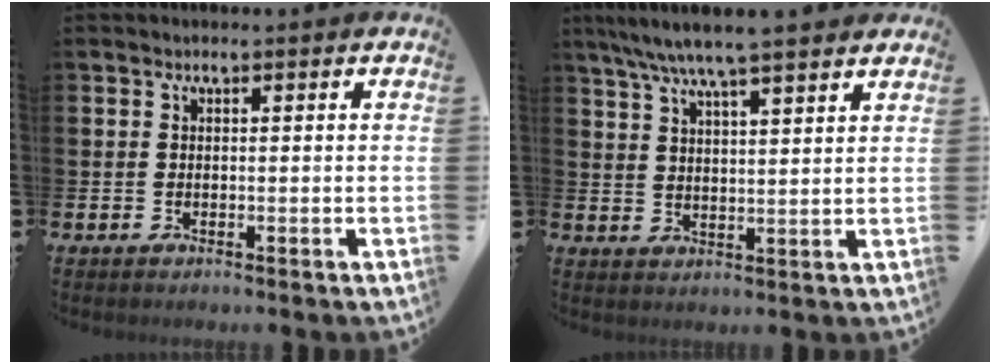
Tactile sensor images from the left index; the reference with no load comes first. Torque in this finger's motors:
{"motor_torque": [0.89, -0.99, 1.05, 0.21]}